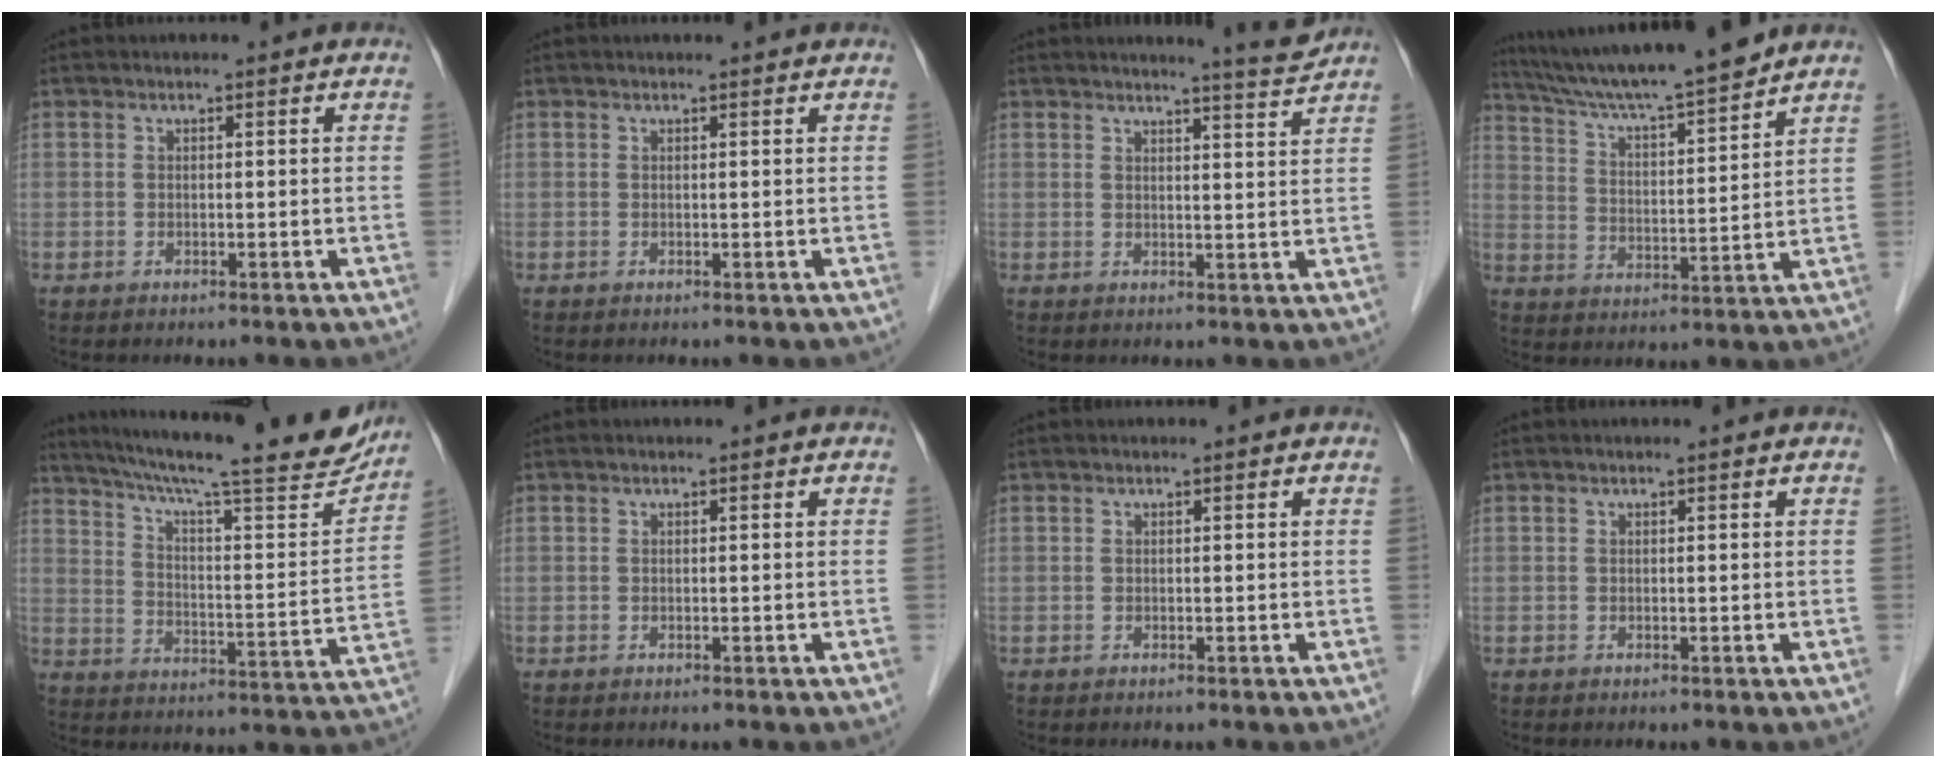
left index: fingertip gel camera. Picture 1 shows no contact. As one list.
[{"total": 0.9, "force": [0.8, -0.1, 0.2], "torque": [-0.010, 0.001, 0.012]}, {"total": 3.2, "force": [2.9, -1.0, 0.5], "torque": [-0.017, -0.018, 0.039]}, {"total": 15.5, "force": [13.9, -0.4, 6.8], "torque": [-0.122, 0.007, 0.228]}, {"total": 25.8, "force": [22.2, 2.8, 12.8], "torque": [-0.204, -0.022, 0.299]}, {"total": 0.0}, {"total": 0.0}, {"total": 0.0}]